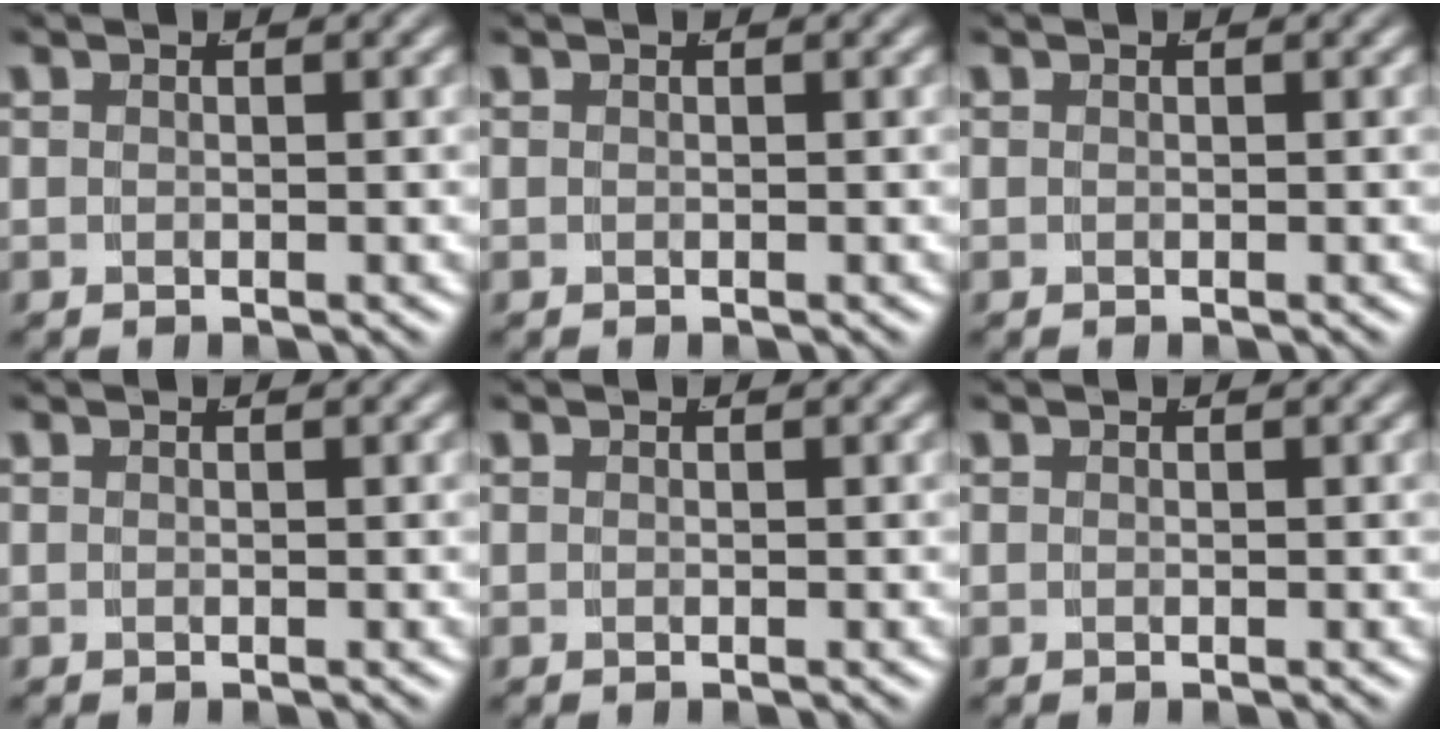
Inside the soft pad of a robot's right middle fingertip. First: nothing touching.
{"total": 0.0}
{"total": 0.0}
{"total": 0.0}
{"total": 0.0}
{"total": 0.0}